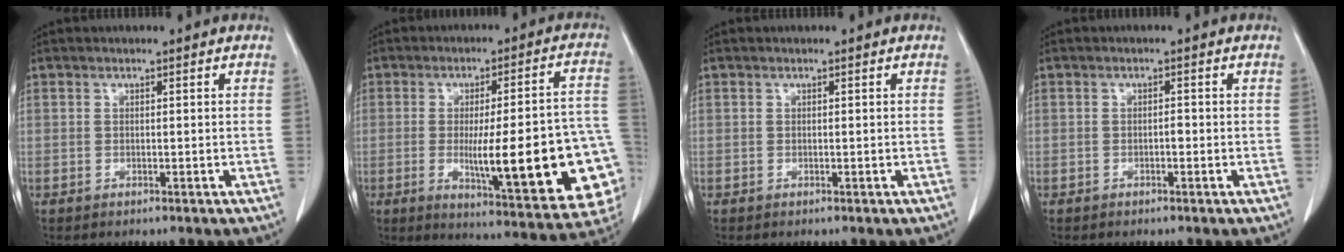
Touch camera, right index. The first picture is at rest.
{"total": 22.6, "force": [-4.6, 3.6, 21.9], "torque": [-0.212, 0.008, -0.041]}
{"total": 0.0}
{"total": 0.7, "force": [-0.2, 0.3, 0.6], "torque": [-0.008, 0.003, -0.002]}